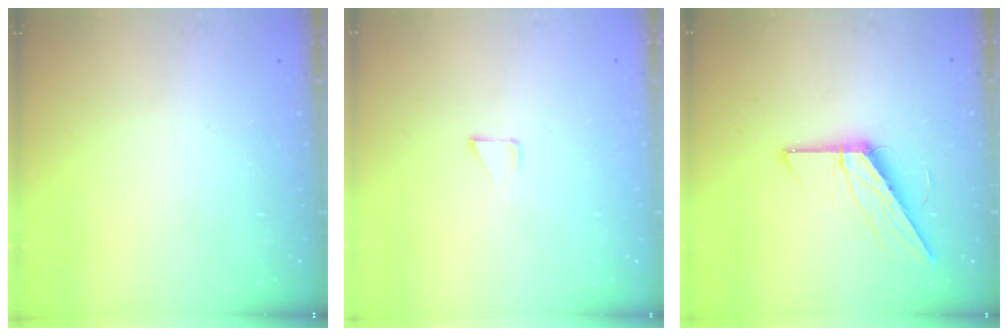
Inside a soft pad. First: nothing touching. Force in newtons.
{"total": 2.8, "press": 2.8, "slide": 0.2}
{"total": 13.8, "press": 13.8, "slide": 0.4}